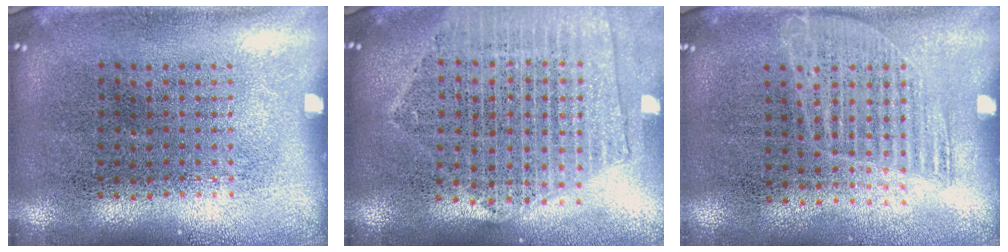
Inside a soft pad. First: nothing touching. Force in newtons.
{"total": 2.1, "press": 1.9, "slide": 0.8}
{"total": 1.2, "press": 1.0, "slide": 0.7}